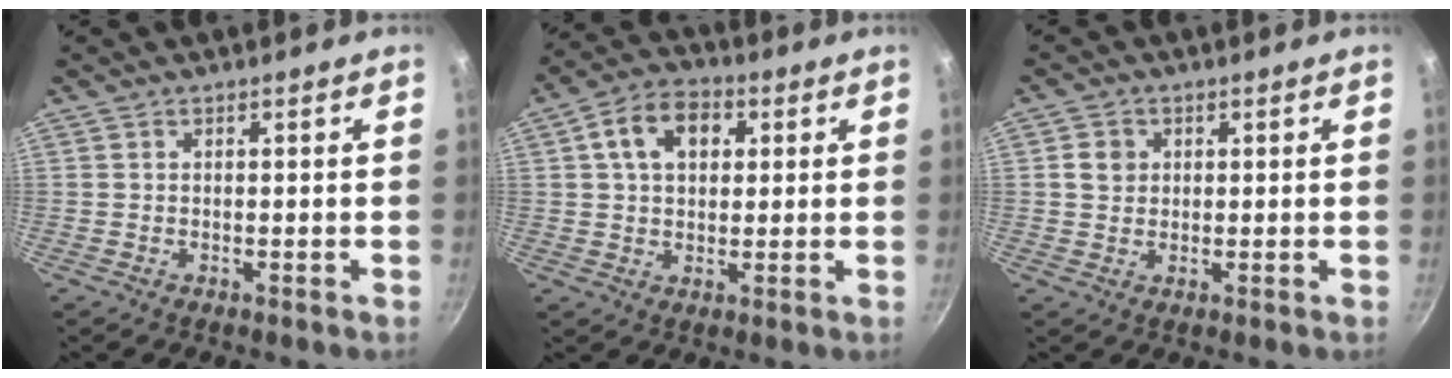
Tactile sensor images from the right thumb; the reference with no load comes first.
{"total": 9.7, "force": [2.7, 6.8, 6.4], "torque": [-0.087, 0.011, 0.034]}
{"total": 3.3, "force": [0.7, 2.9, 1.4], "torque": [-0.011, 0.005, 0.011]}